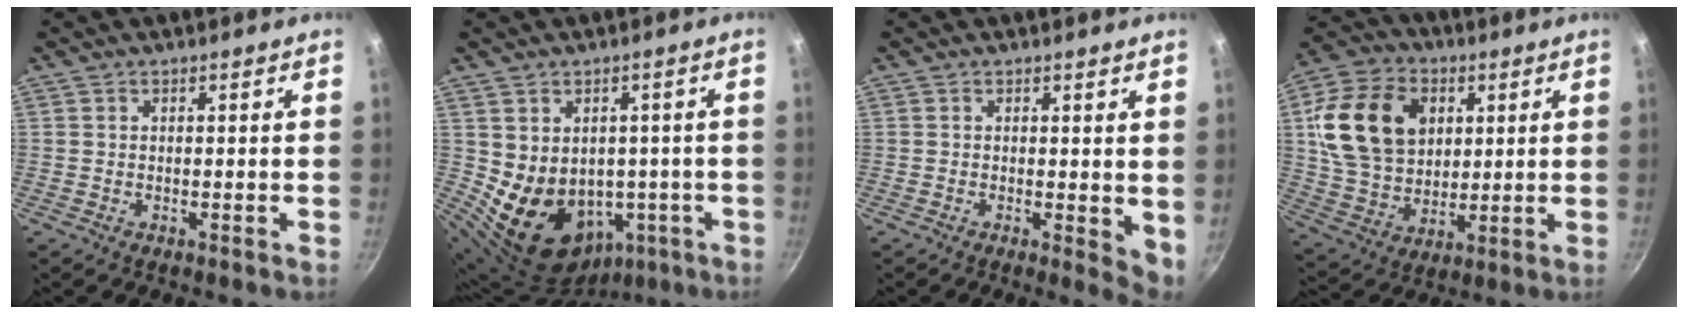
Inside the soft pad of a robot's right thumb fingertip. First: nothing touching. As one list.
[{"total": 13.5, "force": [-1.9, 11.0, 7.6], "torque": [-0.089, 0.010, 0.008]}, {"total": 3.8, "force": [0.2, 1.4, 3.6], "torque": [-0.043, -0.009, 0.001]}, {"total": 19.8, "force": [5.0, 14.8, 12.3], "torque": [-0.202, -0.005, 0.093]}]